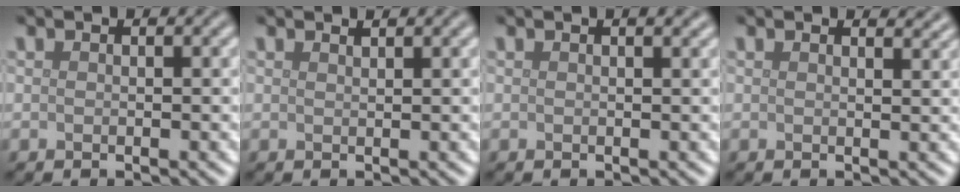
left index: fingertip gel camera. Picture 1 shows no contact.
{"total": 0.9, "force": [0.8, 0.2, 0.4], "torque": [-0.001, 0.000, 0.011]}
{"total": 1.3, "force": [0.9, 0.4, 0.9], "torque": [-0.010, 0.002, 0.012]}
{"total": 1.8, "force": [1.7, 0.5, 0.6], "torque": [-0.005, 0.000, 0.015]}